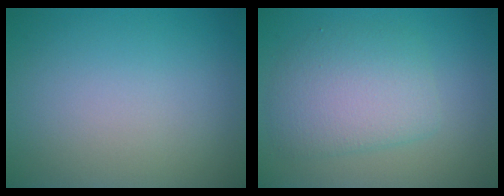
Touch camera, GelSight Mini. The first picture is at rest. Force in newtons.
{"total": 4.7, "press": 4.7, "slide": 0.1}